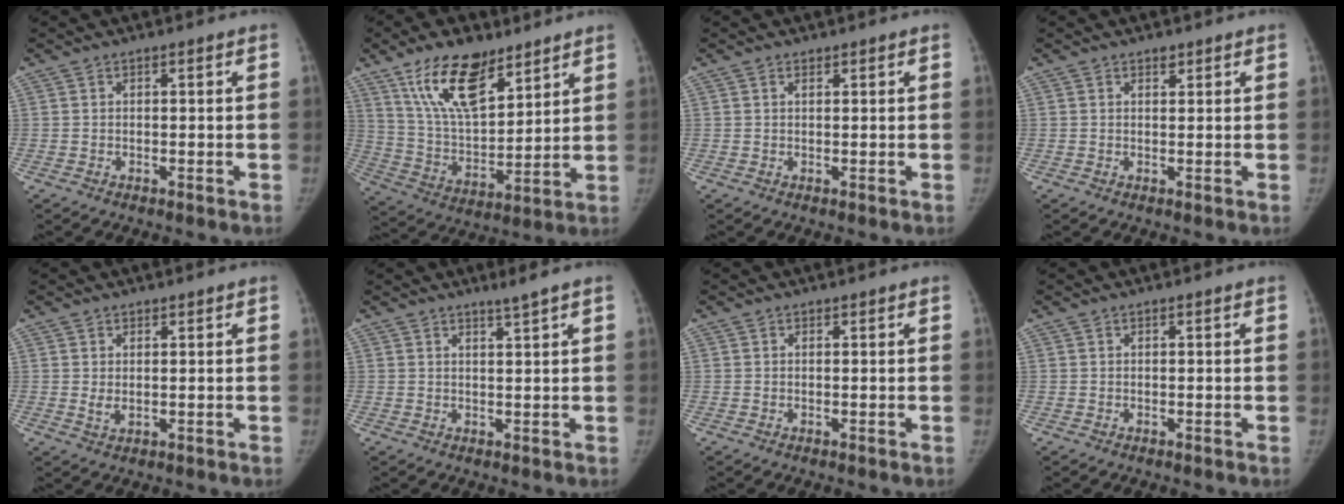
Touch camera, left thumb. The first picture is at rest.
{"total": 16.6, "force": [10.6, 7.5, 10.3], "torque": [-0.146, -0.056, 0.200]}
{"total": 0.6, "force": [0.5, 0.3, 0.1], "torque": [0.001, -0.004, 0.006]}
{"total": 1.0, "force": [0.9, 0.5, 0.2], "torque": [0.004, -0.008, 0.011]}
{"total": 1.6, "force": [0.6, 0.9, 1.1], "torque": [-0.015, -0.011, 0.015]}
{"total": 2.1, "force": [1.7, -0.6, 1.1], "torque": [-0.017, -0.019, 0.030]}
{"total": 0.0}
{"total": 0.0}